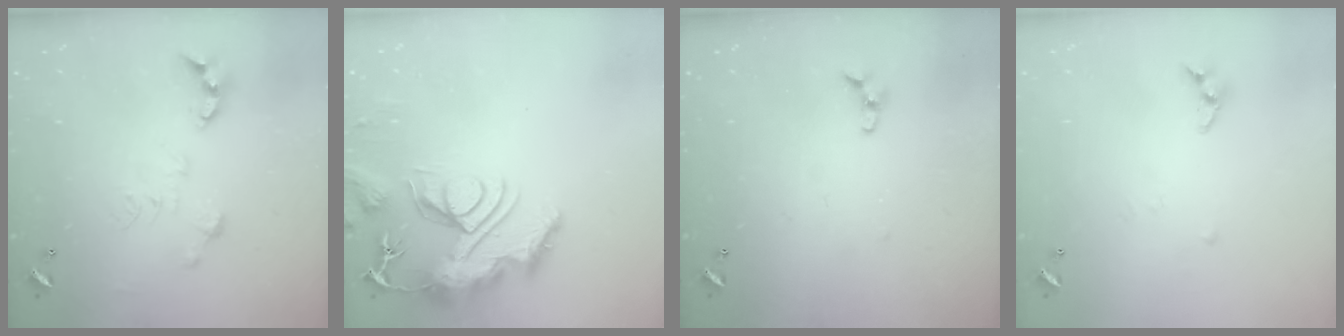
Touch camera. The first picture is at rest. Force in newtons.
{"total": 14.1, "press": 14.1, "slide": 1.4}
{"total": 5.5, "press": 5.5, "slide": 0.6}
{"total": 4.6, "press": 4.5, "slide": 0.5}